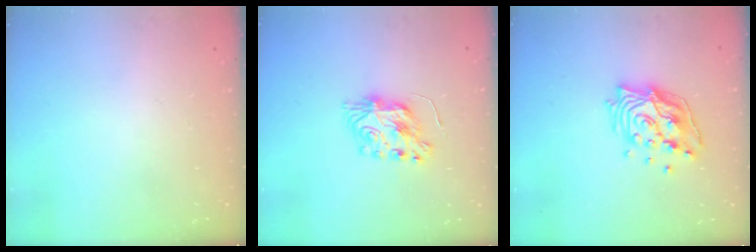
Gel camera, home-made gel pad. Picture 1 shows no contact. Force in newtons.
{"total": 7.9, "press": 7.9, "slide": 0.5}
{"total": 14.9, "press": 14.8, "slide": 1.4}